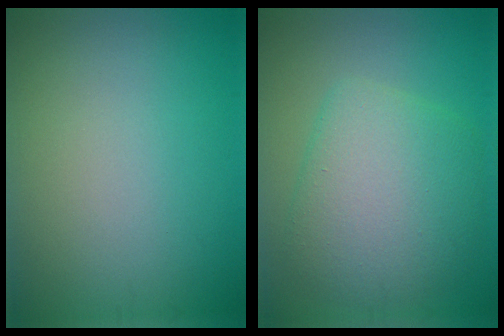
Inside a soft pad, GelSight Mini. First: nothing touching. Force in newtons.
{"total": 6.7, "press": 6.7, "slide": 0.3}